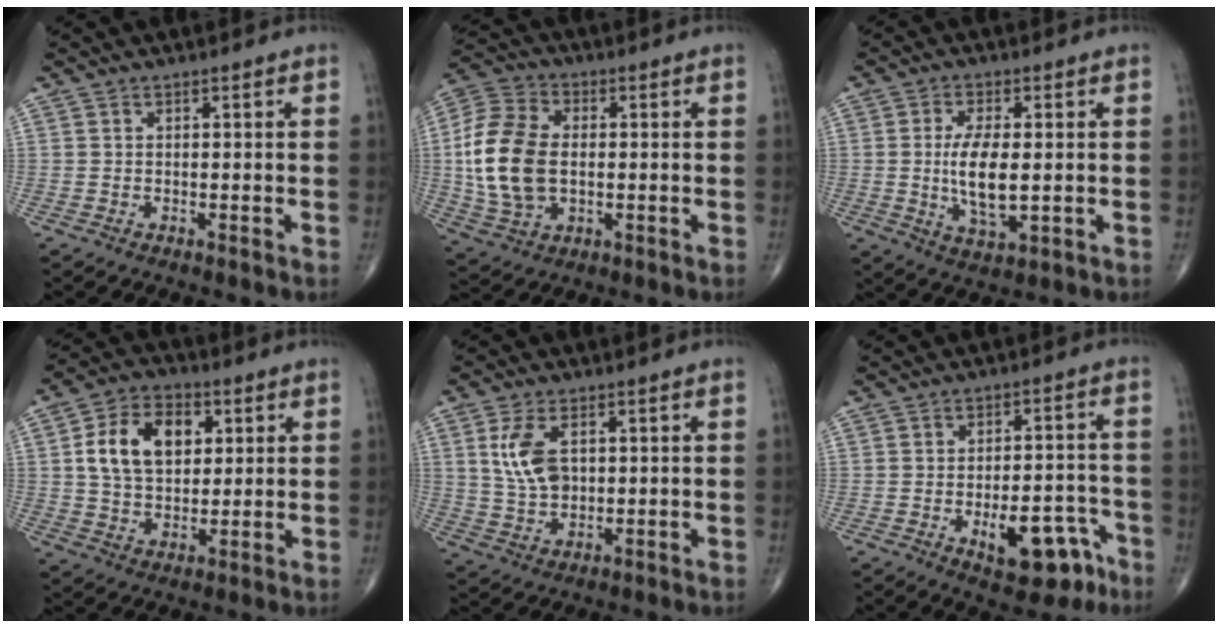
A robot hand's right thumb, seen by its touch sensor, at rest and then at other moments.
{"total": 15.9, "force": [-0.2, 10.1, 12.2], "torque": [-0.247, 0.010, -0.002]}
{"total": 9.1, "force": [-0.2, 3.7, 8.3], "torque": [-0.156, -0.015, 0.000]}
{"total": 13.2, "force": [3.3, 8.7, 9.3], "torque": [-0.138, 0.002, 0.055]}
{"total": 8.1, "force": [2.0, 4.8, 6.2], "torque": [-0.120, -0.004, 0.046]}
{"total": 11.6, "force": [-5.6, 5.5, 8.5], "torque": [-0.096, 0.042, -0.070]}